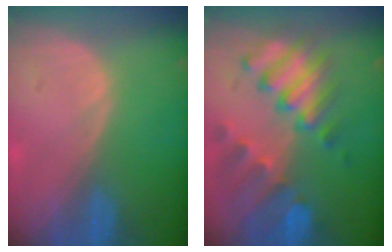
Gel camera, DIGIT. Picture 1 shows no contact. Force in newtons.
{"total": 10.4, "press": 9.0, "slide": 5.2}